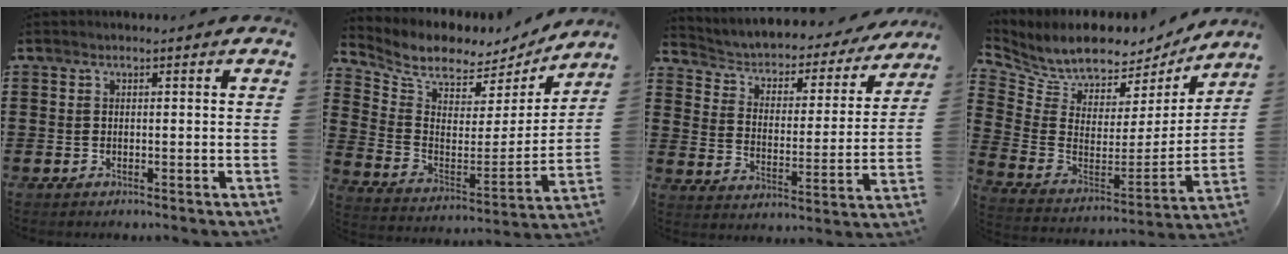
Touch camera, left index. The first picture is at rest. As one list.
[{"total": 6.4, "force": [5.8, 2.5, 1.2], "torque": [-0.056, -0.053, 0.098]}, {"total": 2.7, "force": [2.3, 1.3, 0.7], "torque": [-0.031, -0.020, 0.027]}, {"total": 7.6, "force": [7.2, 2.0, 0.9], "torque": [-0.059, -0.067, 0.125]}]